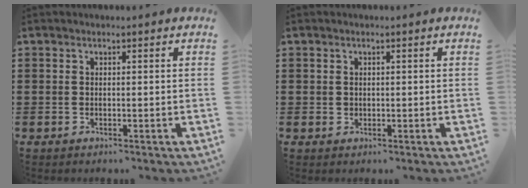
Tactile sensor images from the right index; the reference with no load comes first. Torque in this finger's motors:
{"motor_torque": [0.24, -0.23, 0.06, 0.02]}